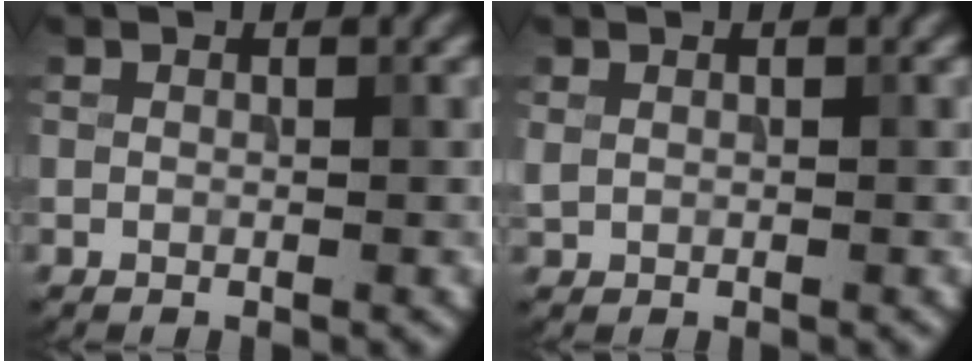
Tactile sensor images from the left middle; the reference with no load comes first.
{"total": 0.6, "force": [0.3, 0.4, 0.3], "torque": [-0.008, -0.001, 0.009]}